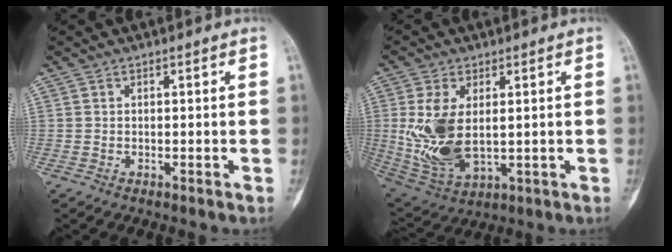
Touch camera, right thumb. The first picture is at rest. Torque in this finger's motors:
{"motor_torque": [-0.03, 0.75, 0.86, 0.67, 0.27]}